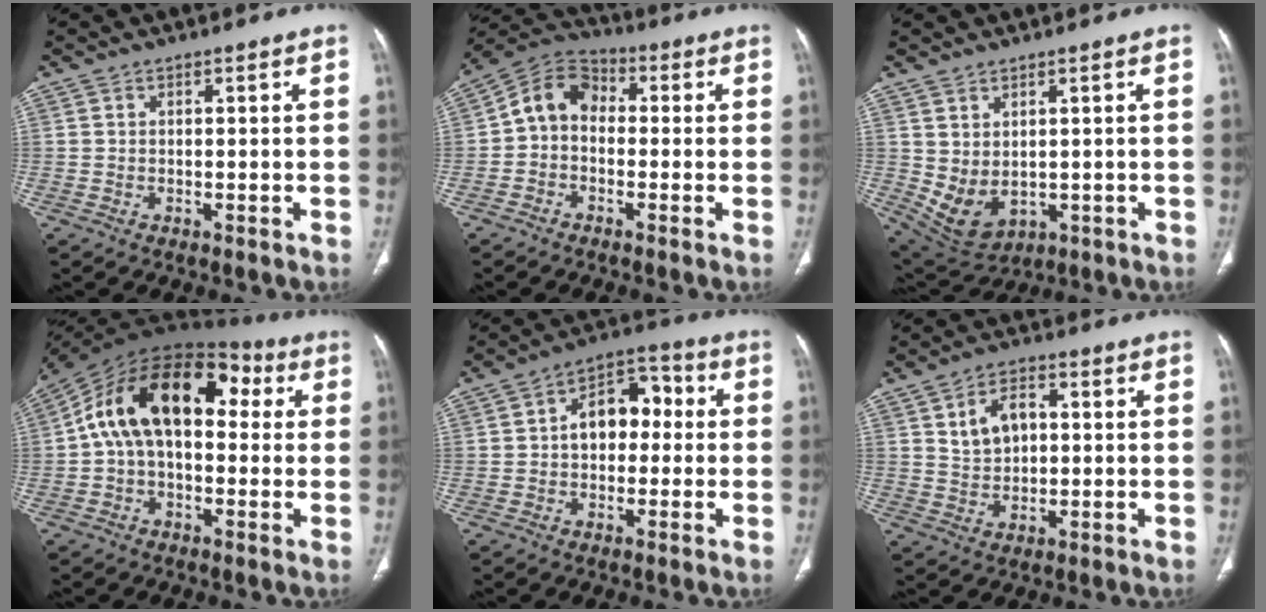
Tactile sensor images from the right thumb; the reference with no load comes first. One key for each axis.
{"total": 8.3, "fx": -0.7, "fy": 6.4, "fz": 5.1, "tx": -0.074, "ty": 0.032, "tz": -0.033}
{"total": 7.9, "fx": 0.1, "fy": 5.2, "fz": 6.0, "tx": -0.101, "ty": -0.005, "tz": 0.033}
{"total": 19.7, "fx": 3.1, "fy": 11.9, "fz": 15.4, "tx": -0.237, "ty": 0.055, "tz": 0.036}
{"total": 10.2, "fx": 0.5, "fy": 6.9, "fz": 7.5, "tx": -0.084, "ty": 0.036, "tz": -0.003}
{"total": 7.4, "fx": 1.8, "fy": 5.0, "fz": 5.1, "tx": -0.069, "ty": 0.003, "tz": 0.032}